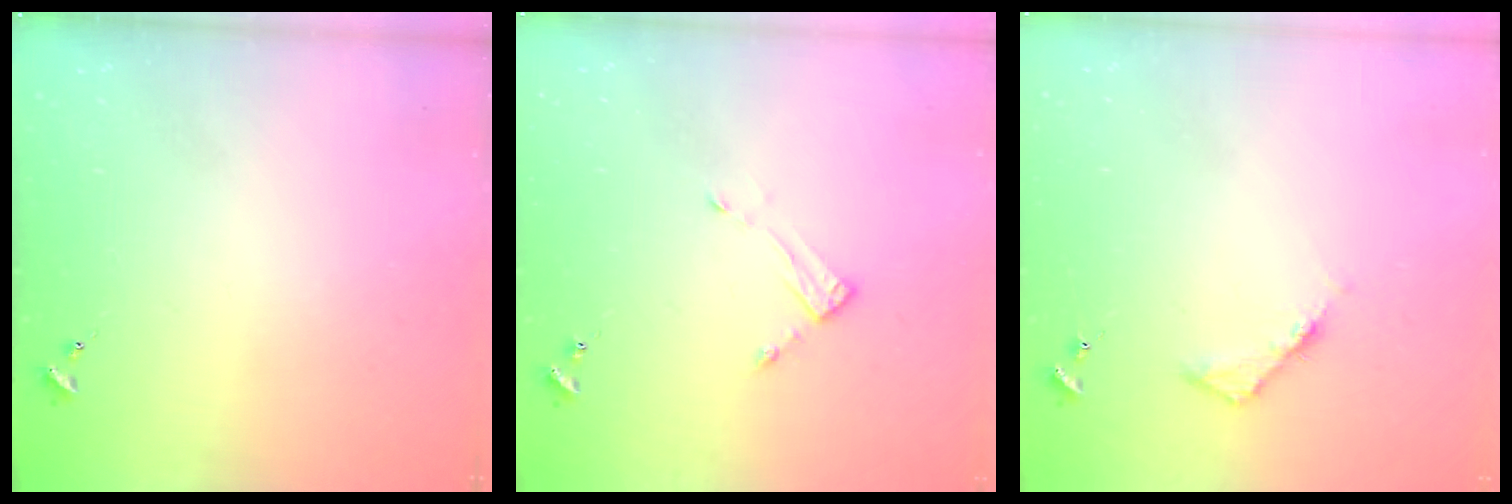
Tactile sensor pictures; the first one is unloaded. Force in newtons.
{"total": 3.3, "press": 3.2, "slide": 0.3}
{"total": 4.1, "press": 4.0, "slide": 0.5}